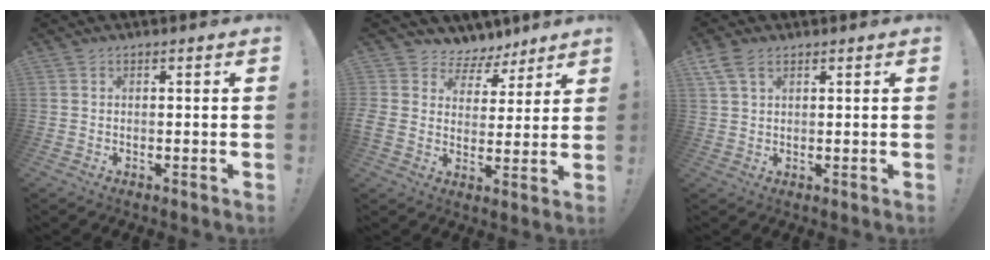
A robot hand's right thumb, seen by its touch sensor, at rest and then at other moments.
{"total": 6.4, "force": [3.3, 5.3, 1.5], "torque": [-0.013, -0.031, 0.068]}
{"total": 5.1, "force": [2.7, 2.8, 3.3], "torque": [-0.060, -0.003, 0.054]}